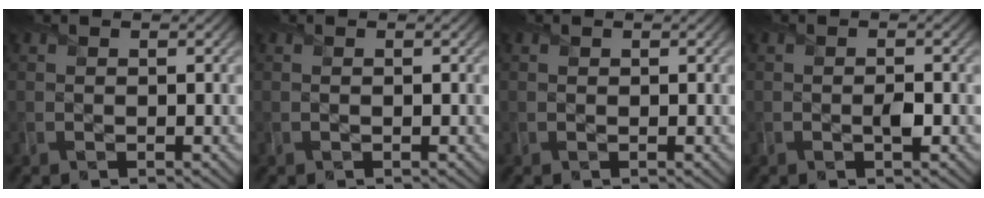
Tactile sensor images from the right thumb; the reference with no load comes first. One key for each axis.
{"total": 0.0}
{"total": 0.0}
{"total": 1.1, "fx": -0.4, "fy": 0.5, "fz": 1.0, "tx": -0.014, "ty": -0.002, "tz": -0.007}